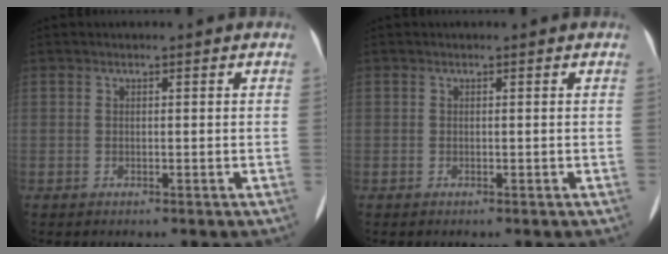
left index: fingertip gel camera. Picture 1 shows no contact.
{"total": 0.0}